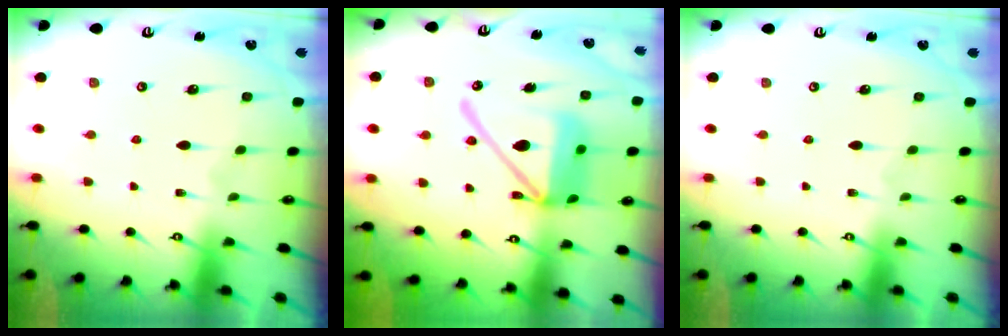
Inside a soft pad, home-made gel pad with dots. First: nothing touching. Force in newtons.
{"total": 17.5, "press": 17.4, "slide": 2.1}
{"total": 0.0}